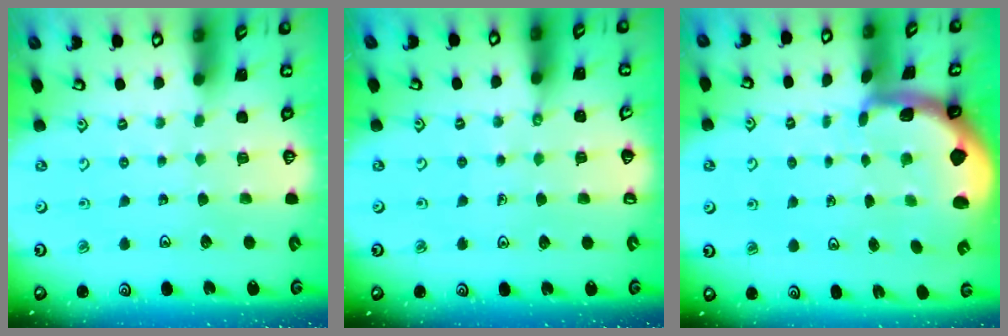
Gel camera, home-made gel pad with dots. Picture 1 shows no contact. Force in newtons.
{"total": 0.9, "press": 0.9, "slide": 0.1}
{"total": 1.7, "press": 1.7, "slide": 0.4}